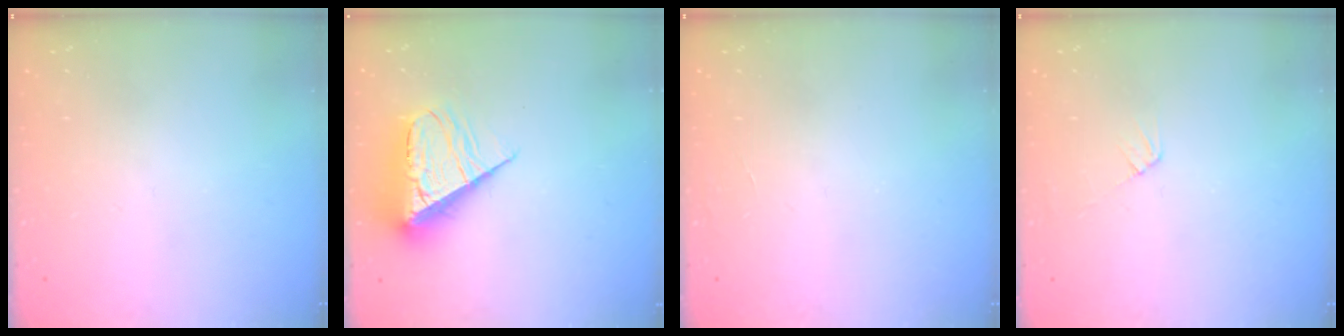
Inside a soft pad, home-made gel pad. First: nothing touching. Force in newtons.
{"total": 11.7, "press": 11.7, "slide": 0.5}
{"total": 0.0}
{"total": 4.5, "press": 4.5, "slide": 0.6}